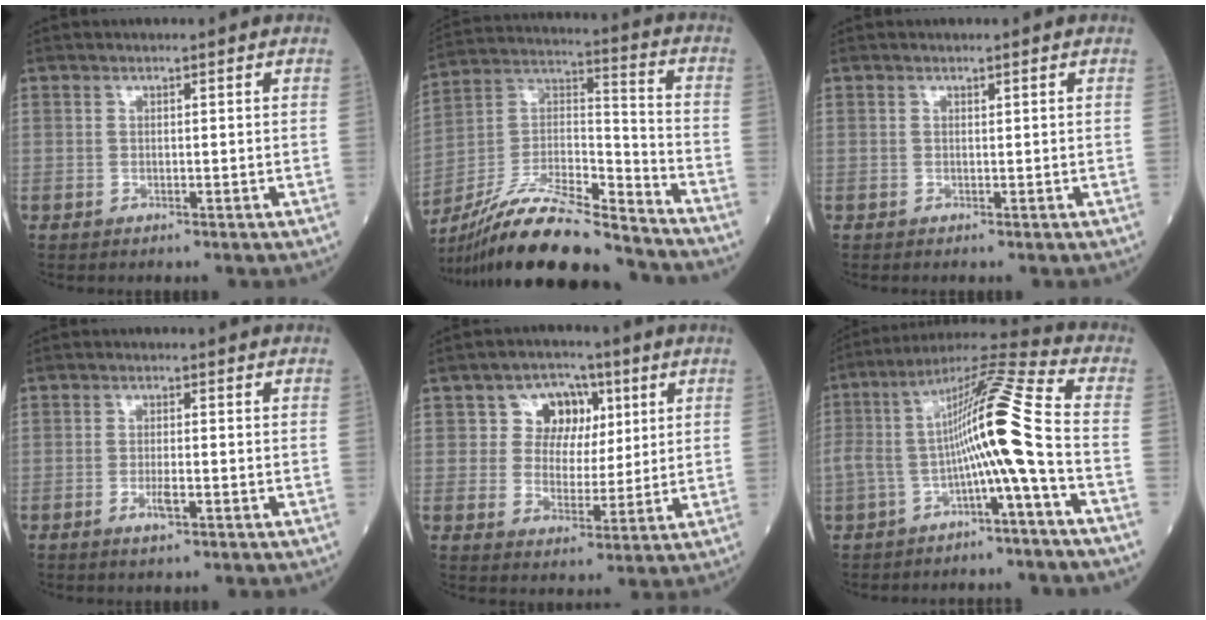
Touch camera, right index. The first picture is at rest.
{"total": 20.7, "force": [-18.3, 2.4, 9.4], "torque": [-0.200, 0.010, -0.329]}
{"total": 0.0}
{"total": 2.5, "force": [-1.2, 0.4, 2.2], "torque": [-0.042, -0.002, -0.020]}
{"total": 7.3, "force": [2.6, 6.0, 3.2], "torque": [-0.042, 0.024, 0.045]}
{"total": 13.7, "force": [-2.5, -0.9, 13.5], "torque": [-0.241, 0.037, -0.052]}